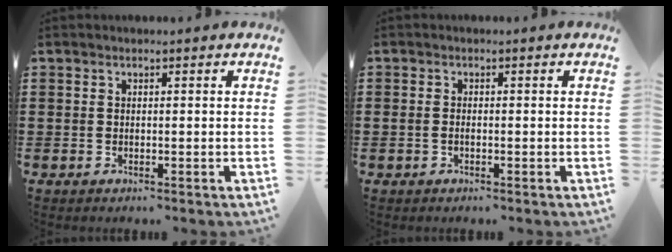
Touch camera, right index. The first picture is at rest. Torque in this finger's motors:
{"motor_torque": [-0.34, 0.13, -0.01, -0.01]}